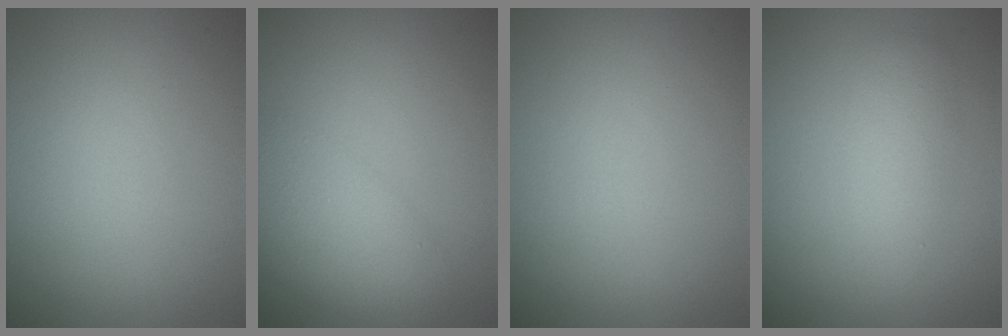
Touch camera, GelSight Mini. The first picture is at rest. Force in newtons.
{"total": 5.3, "press": 5.3, "slide": 0.3}
{"total": 0.0}
{"total": 2.4, "press": 2.4, "slide": 0.1}